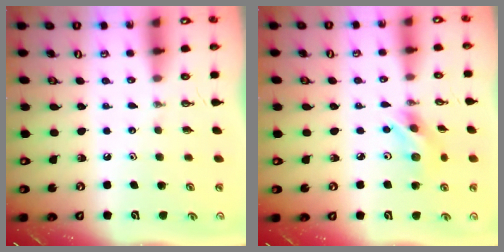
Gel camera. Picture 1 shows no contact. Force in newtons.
{"total": 7.8, "press": 7.8, "slide": 0.3}